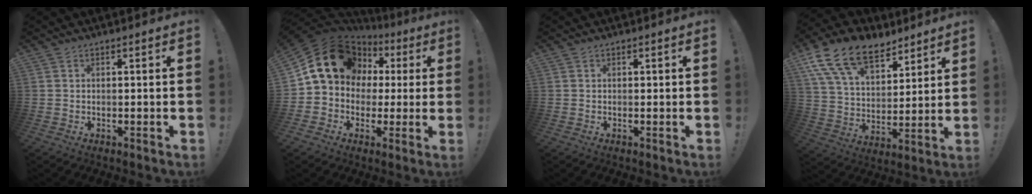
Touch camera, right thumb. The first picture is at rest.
{"total": 18.1, "force": [6.3, 14.3, 9.2], "torque": [-0.148, -0.022, 0.136]}
{"total": 0.0}
{"total": 17.8, "force": [11.3, 10.2, 9.2], "torque": [-0.164, -0.066, 0.212]}